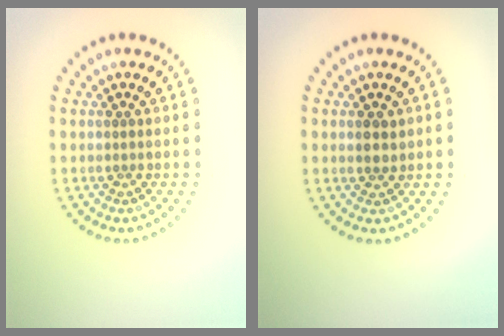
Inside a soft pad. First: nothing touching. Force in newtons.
{"total": 1.5, "press": 1.5, "slide": 0.5}